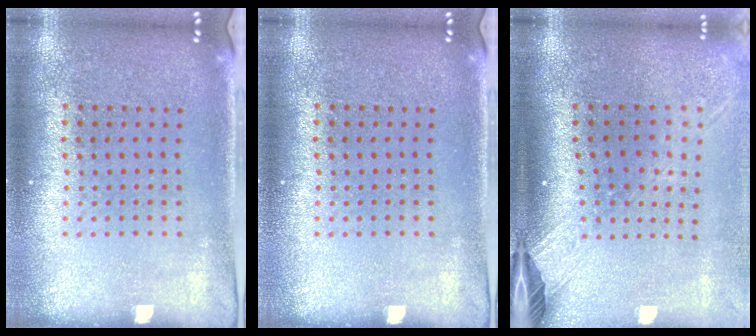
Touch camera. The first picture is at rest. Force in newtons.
{"total": 0.0}
{"total": 2.6, "press": 2.0, "slide": 1.7}